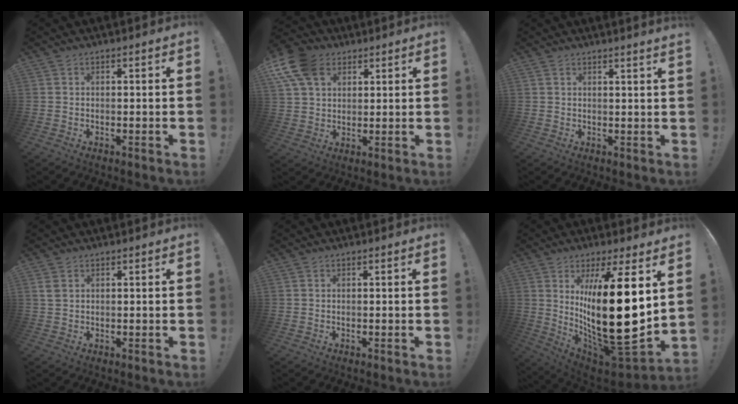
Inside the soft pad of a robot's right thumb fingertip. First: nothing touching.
{"total": 13.2, "force": [5.8, 9.2, 7.5], "torque": [-0.143, -0.023, 0.112]}
{"total": 2.1, "force": [1.6, -0.8, 1.0], "torque": [-0.004, -0.017, 0.025]}
{"total": 2.3, "force": [1.1, 1.4, 1.5], "torque": [-0.024, 0.000, 0.019]}
{"total": 0.0}
{"total": 27.7, "force": [4.6, 8.3, 26.0], "torque": [-0.460, -0.066, 0.079]}